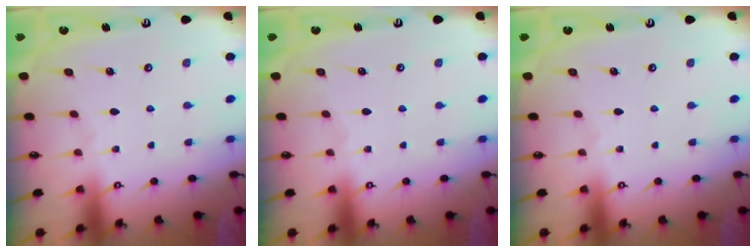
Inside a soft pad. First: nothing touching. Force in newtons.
{"total": 0.0}
{"total": 0.0}